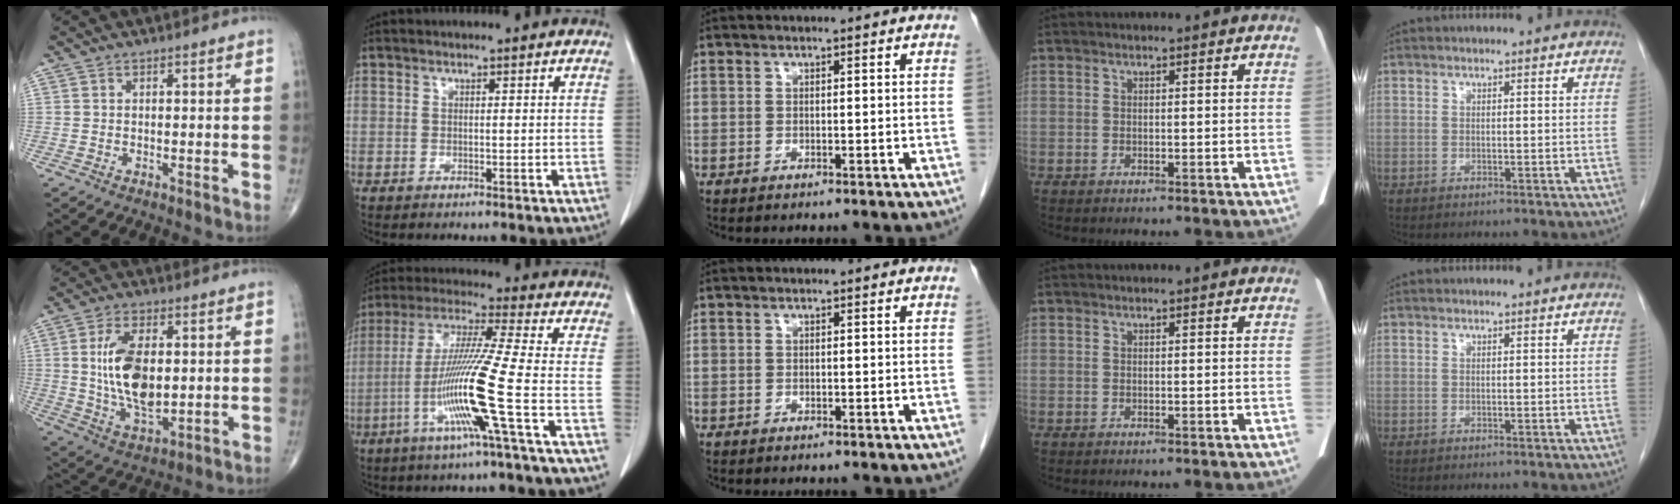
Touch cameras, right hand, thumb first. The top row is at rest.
{"thumb": {"total": 13.9, "force": [1.3, 7.1, 11.8], "torque": [-0.214, -0.014, 0.032]}, "index": {"total": 13.2, "force": [-4.2, -2.4, 12.2], "torque": [-0.246, -0.015, -0.087]}}